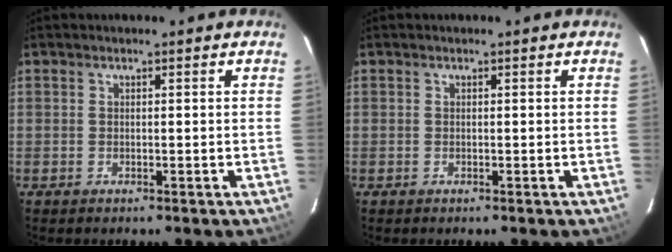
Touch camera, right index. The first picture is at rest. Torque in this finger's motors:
{"motor_torque": [-0.03, 0.03, 0.00, 0.01]}